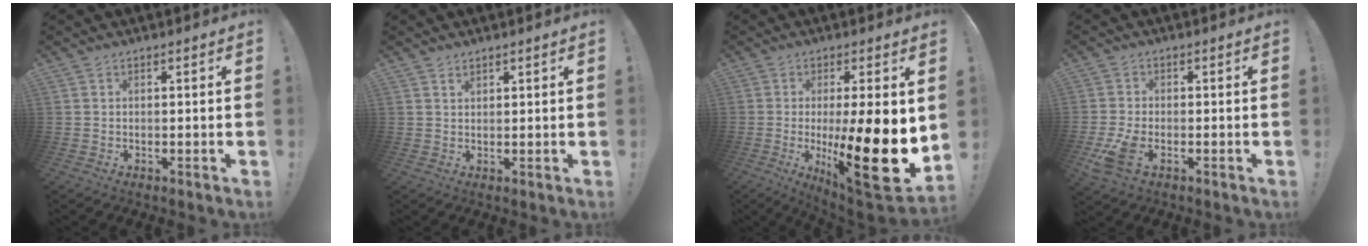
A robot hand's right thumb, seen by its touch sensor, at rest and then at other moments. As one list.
[{"total": 1.2, "force": [1.0, 0.4, 0.3], "torque": [0.001, -0.008, 0.018]}, {"total": 22.4, "force": [-2.5, 4.2, 21.8], "torque": [-0.354, -0.017, -0.032]}, {"total": 7.1, "force": [-3.1, 3.7, 5.1], "torque": [-0.115, -0.004, -0.055]}]